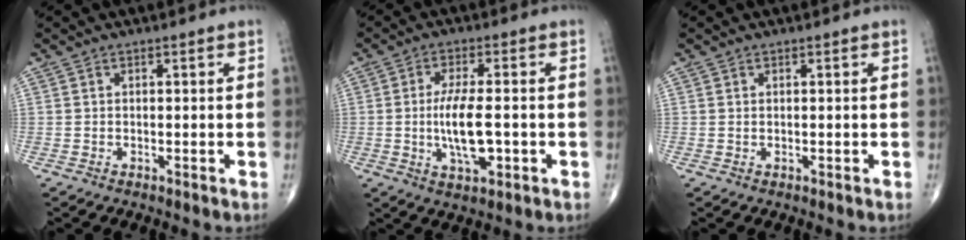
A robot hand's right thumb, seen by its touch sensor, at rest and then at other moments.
{"total": 8.6, "force": [-1.1, 3.0, 8.0], "torque": [-0.155, -0.003, -0.018]}
{"total": 0.0}